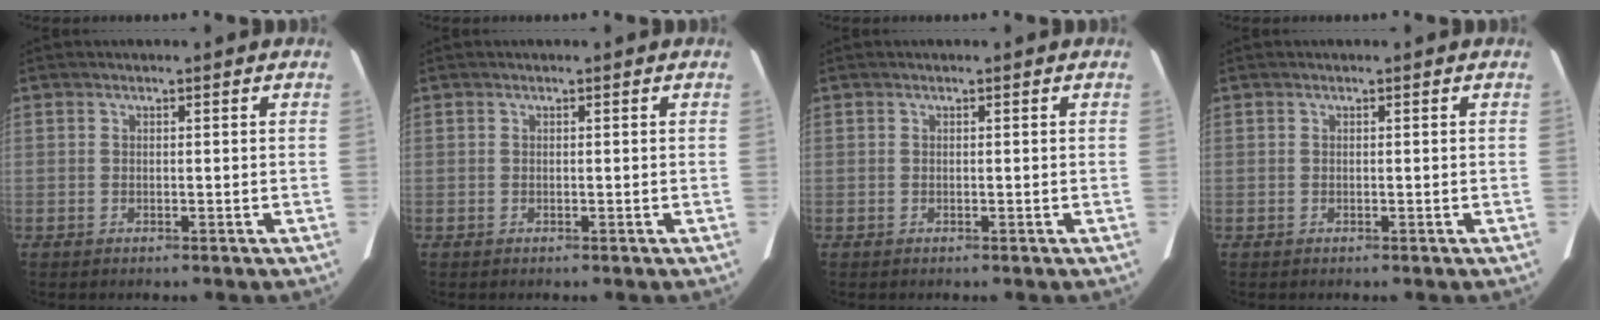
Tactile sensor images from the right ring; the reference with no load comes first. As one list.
[{"total": 0.0}, {"total": 0.0}, {"total": 0.0}]